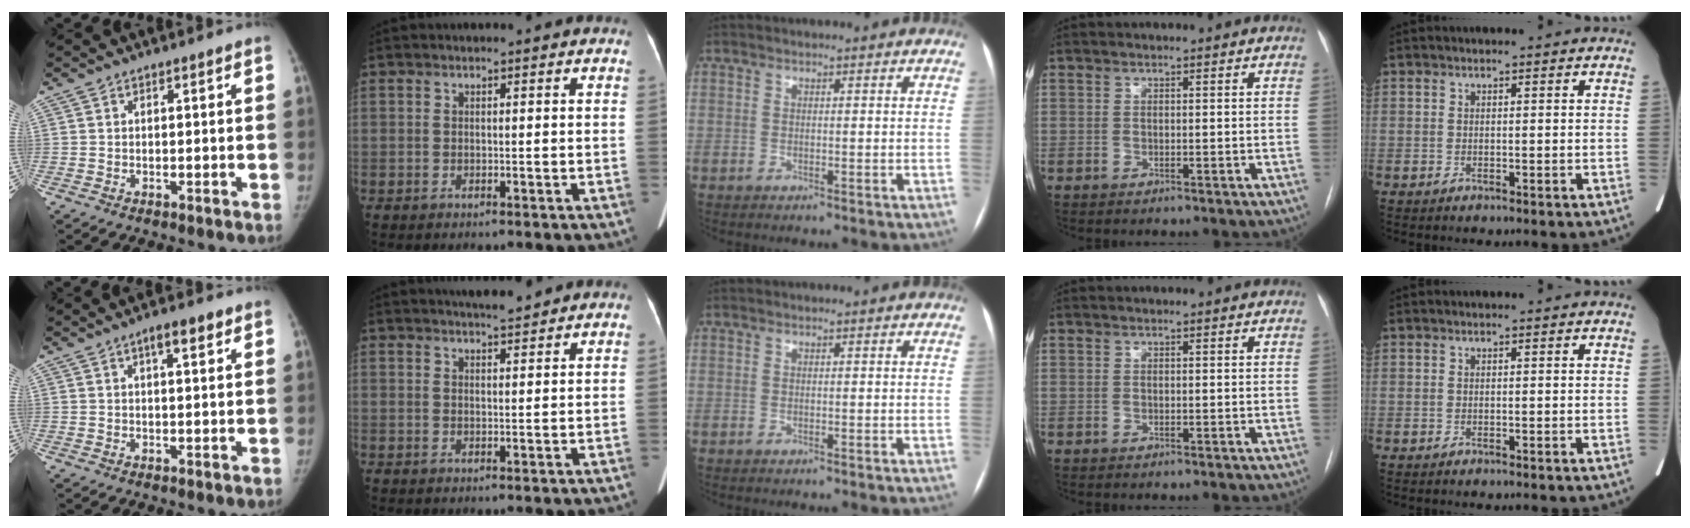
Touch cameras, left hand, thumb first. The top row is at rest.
{"thumb": {"total": 4.0, "force": [2.0, 1.2, 3.2], "torque": [-0.045, -0.002, 0.030]}, "index": {"total": 3.6, "force": [3.3, 0.2, 1.4], "torque": [-0.021, 0.006, 0.050]}}